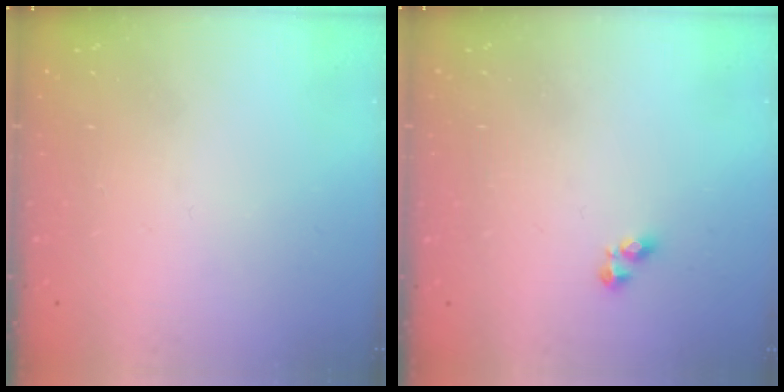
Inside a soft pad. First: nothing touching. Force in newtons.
{"total": 3.2, "press": 3.1, "slide": 0.4}